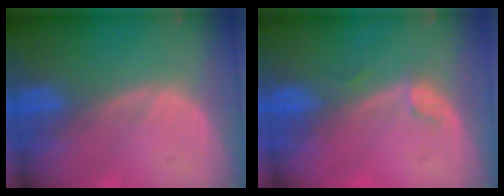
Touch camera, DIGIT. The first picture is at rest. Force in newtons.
{"total": 1.1, "press": 1.1, "slide": 0.2}